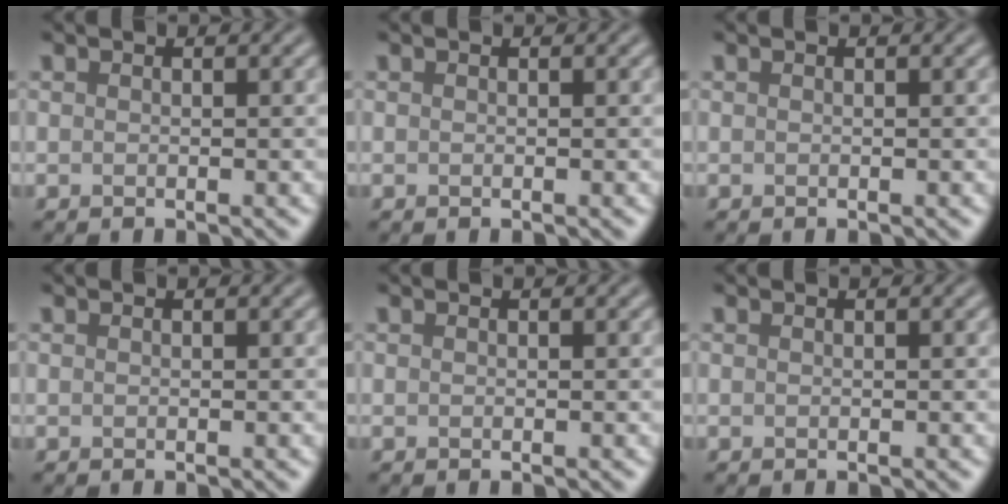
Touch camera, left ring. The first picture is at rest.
{"total": 0.0}
{"total": 0.0}
{"total": 0.0}
{"total": 0.0}
{"total": 0.0}